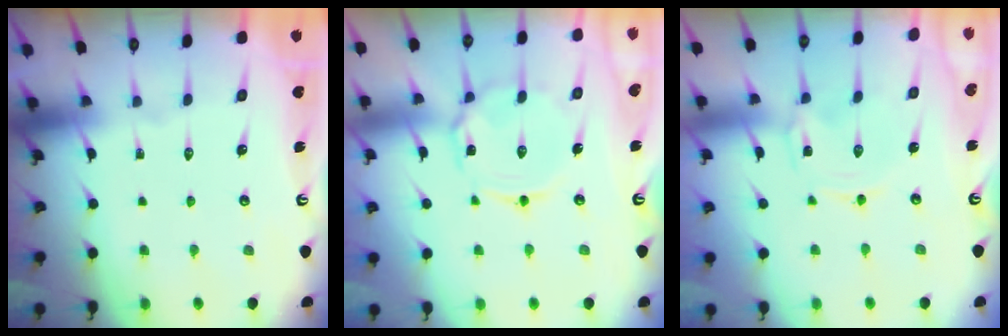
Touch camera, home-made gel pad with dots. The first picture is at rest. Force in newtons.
{"total": 7.8, "press": 7.8, "slide": 0.5}
{"total": 0.8, "press": 0.7, "slide": 0.1}